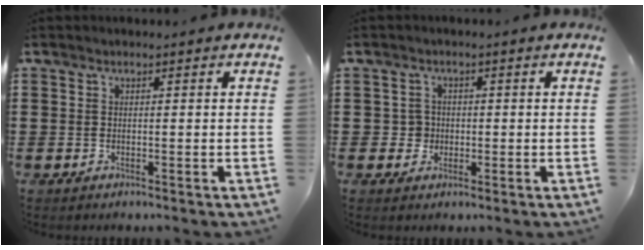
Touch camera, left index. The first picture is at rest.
{"total": 2.5, "force": [-0.2, 2.5, 0.5], "torque": [-0.023, 0.006, -0.009]}